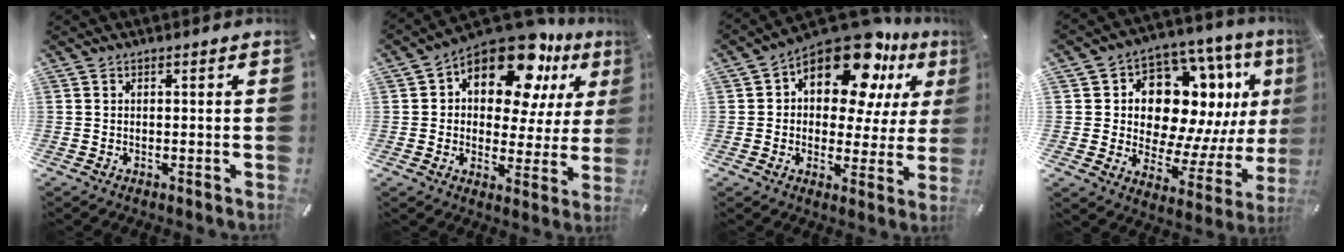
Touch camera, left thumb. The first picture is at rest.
{"total": 16.3, "force": [10.4, 8.3, 9.5], "torque": [-0.150, -0.069, 0.179]}
{"total": 16.7, "force": [10.3, 8.3, 10.2], "torque": [-0.159, -0.069, 0.178]}
{"total": 17.2, "force": [6.9, 11.7, 10.6], "torque": [-0.153, -0.055, 0.126]}